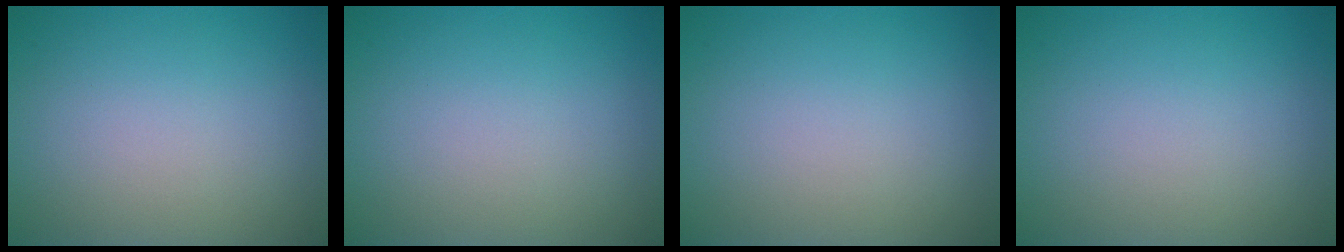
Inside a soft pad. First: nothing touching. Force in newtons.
{"total": 0.0}
{"total": 0.0}
{"total": 0.0}